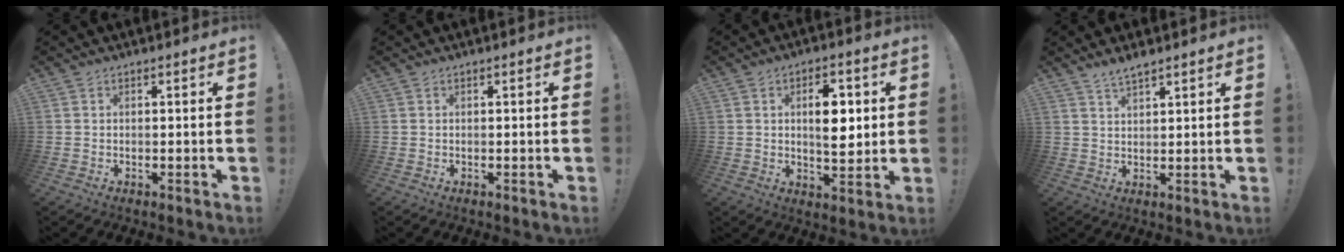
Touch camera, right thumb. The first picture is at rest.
{"total": 0.0}
{"total": 9.2, "force": [1.8, 4.9, 7.6], "torque": [-0.096, -0.003, 0.024]}
{"total": 3.5, "force": [3.0, 0.5, 1.7], "torque": [-0.036, -0.017, 0.055]}